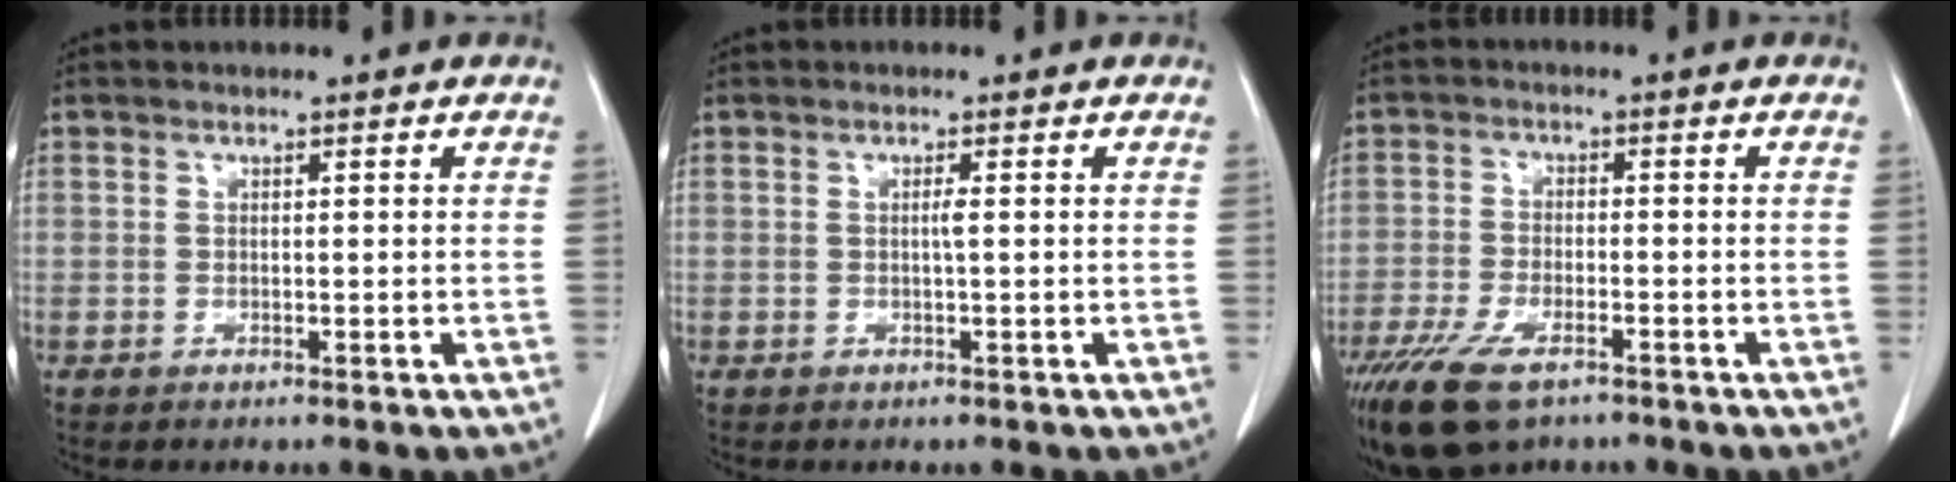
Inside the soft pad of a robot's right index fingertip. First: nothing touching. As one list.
[{"total": 0.8, "force": [0.0, -0.2, 0.8], "torque": [-0.015, -0.001, -0.001]}, {"total": 9.4, "force": [-6.3, 3.6, 6.0], "torque": [-0.119, -0.018, -0.109]}]